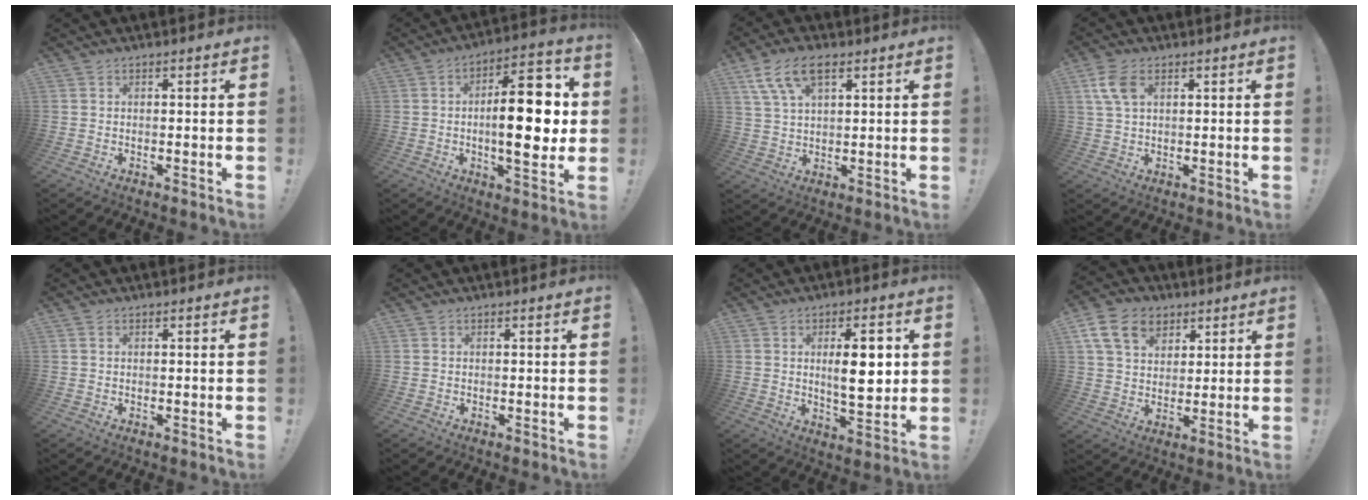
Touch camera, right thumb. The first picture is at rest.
{"total": 19.5, "force": [-0.4, 7.4, 18.1], "torque": [-0.277, 0.002, -0.010]}
{"total": 10.2, "force": [5.2, 4.8, 7.3], "torque": [-0.135, -0.010, 0.099]}
{"total": 6.8, "force": [2.5, 3.9, 4.9], "torque": [-0.103, -0.001, 0.048]}
{"total": 0.0}
{"total": 0.0}
{"total": 11.0, "force": [1.7, 3.8, 10.2], "torque": [-0.155, -0.006, 0.022]}
{"total": 13.7, "force": [6.6, 9.8, 7.0], "torque": [-0.103, -0.029, 0.128]}